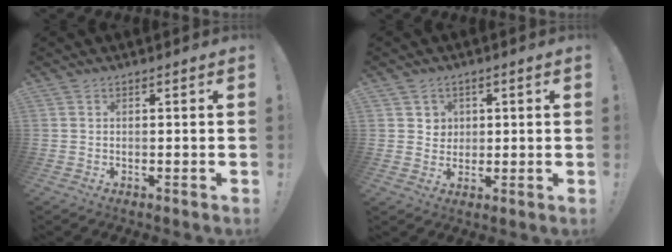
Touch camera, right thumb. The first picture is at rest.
{"total": 4.3, "force": [1.4, 4.0, 0.5], "torque": [0.001, -0.011, 0.024]}